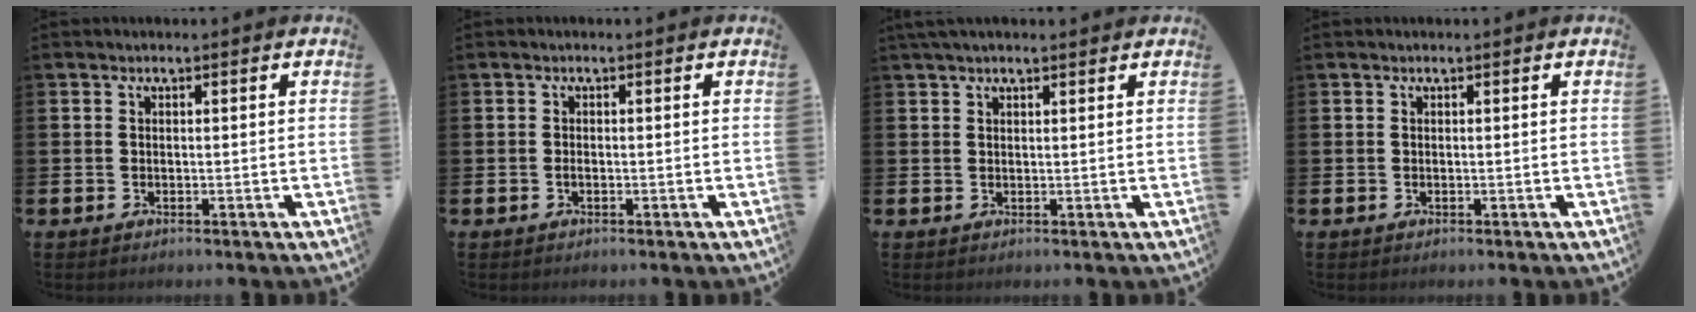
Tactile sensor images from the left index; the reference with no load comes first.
{"total": 0.5, "force": [-0.2, 0.2, 0.4], "torque": [-0.010, 0.000, -0.004]}
{"total": 1.7, "force": [1.4, 0.3, 0.8], "torque": [-0.015, 0.002, 0.025]}
{"total": 0.0}